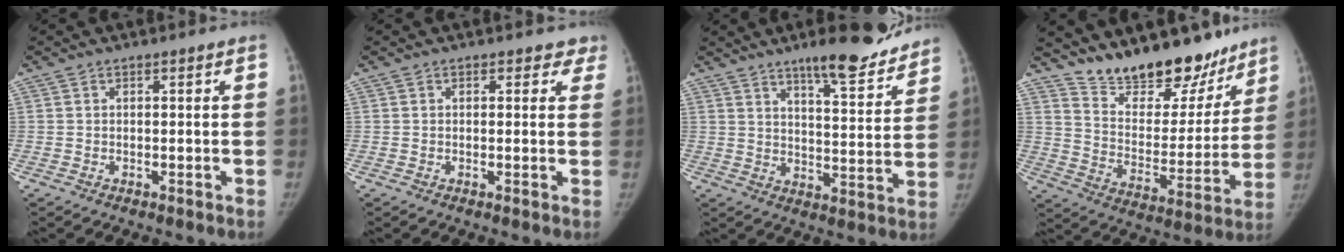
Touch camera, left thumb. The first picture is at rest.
{"total": 3.1, "force": [2.4, 1.9, 0.4], "torque": [0.037, -0.007, 0.009]}
{"total": 13.6, "force": [10.7, 3.0, 7.9], "torque": [-0.078, -0.067, 0.159]}
{"total": 20.7, "force": [17.0, 8.6, 8.0], "torque": [-0.071, -0.113, 0.267]}